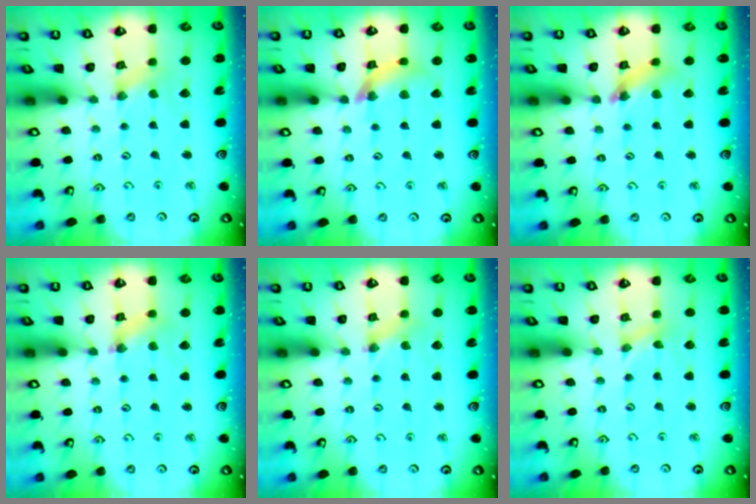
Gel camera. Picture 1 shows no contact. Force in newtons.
{"total": 9.4, "press": 9.3, "slide": 1.2}
{"total": 7.3, "press": 7.3, "slide": 0.7}
{"total": 1.7, "press": 1.7, "slide": 0.2}
{"total": 0.0}
{"total": 0.0}